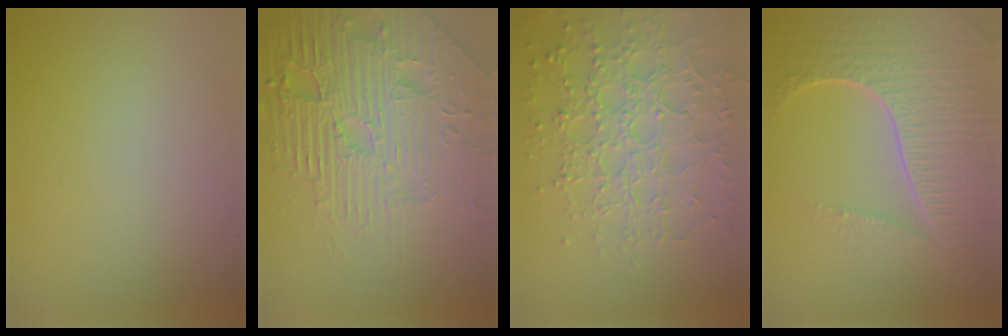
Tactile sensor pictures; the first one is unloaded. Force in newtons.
{"total": 8.6, "press": 6.2, "slide": 6.0}
{"total": 6.0, "press": 5.0, "slide": 3.3}
{"total": 7.8, "press": 5.7, "slide": 5.3}